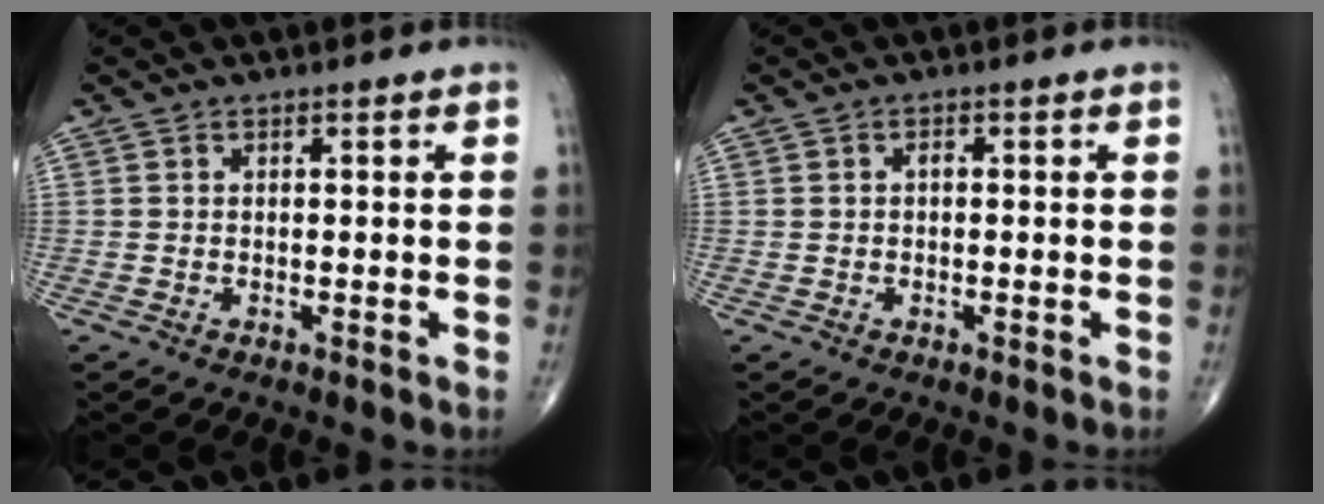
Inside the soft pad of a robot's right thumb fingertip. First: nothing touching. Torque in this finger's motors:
{"motor_torque": [1.18, 1.59, -0.16, -0.08, 0.00]}